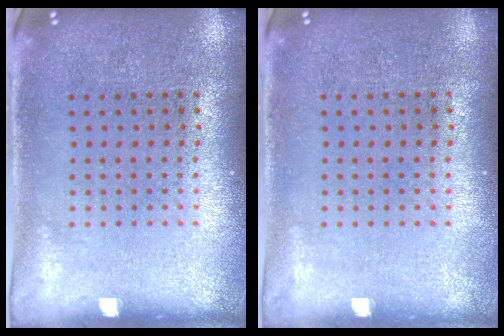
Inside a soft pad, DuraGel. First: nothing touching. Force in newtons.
{"total": 0.0}